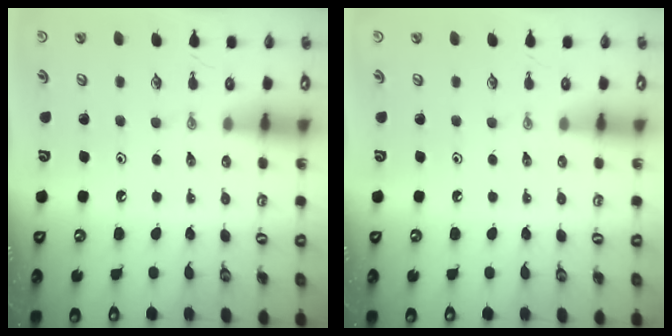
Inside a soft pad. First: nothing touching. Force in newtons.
{"total": 0.0}